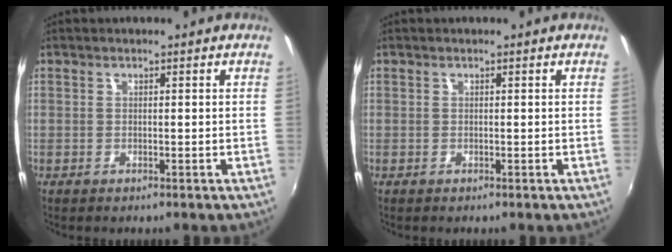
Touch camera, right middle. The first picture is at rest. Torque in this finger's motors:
{"motor_torque": [0.00, 0.00, -0.05, 0.00]}